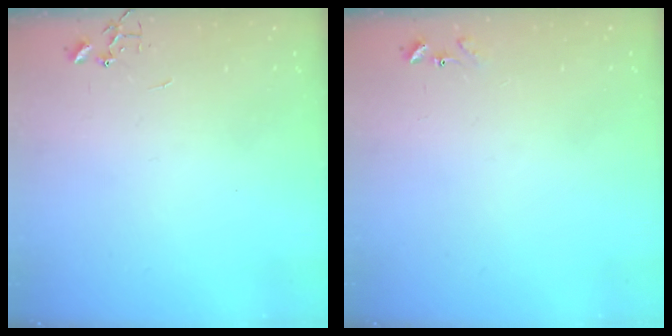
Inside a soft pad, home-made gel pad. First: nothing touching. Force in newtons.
{"total": 6.9, "press": 6.8, "slide": 0.6}